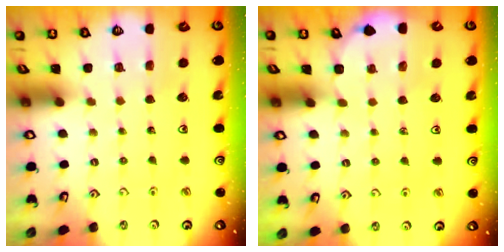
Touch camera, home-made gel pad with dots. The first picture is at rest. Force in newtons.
{"total": 2.6, "press": 2.6, "slide": 0.3}